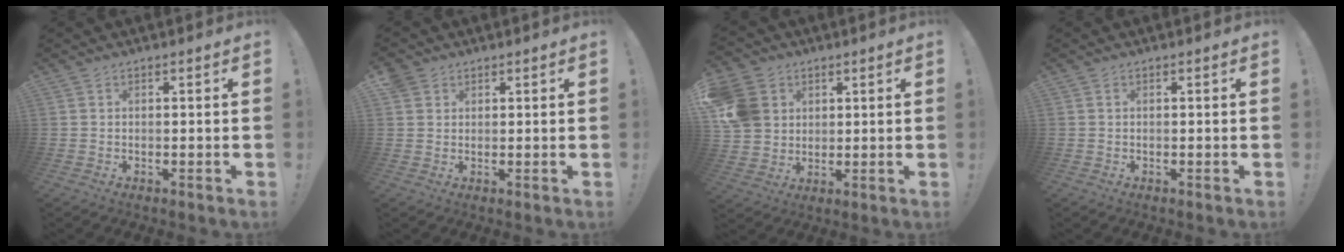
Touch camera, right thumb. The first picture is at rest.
{"total": 2.7, "force": [1.7, 2.0, 0.6], "torque": [-0.011, -0.007, 0.032]}
{"total": 12.0, "force": [3.5, 10.5, 4.8], "torque": [-0.088, -0.010, 0.072]}
{"total": 0.0}